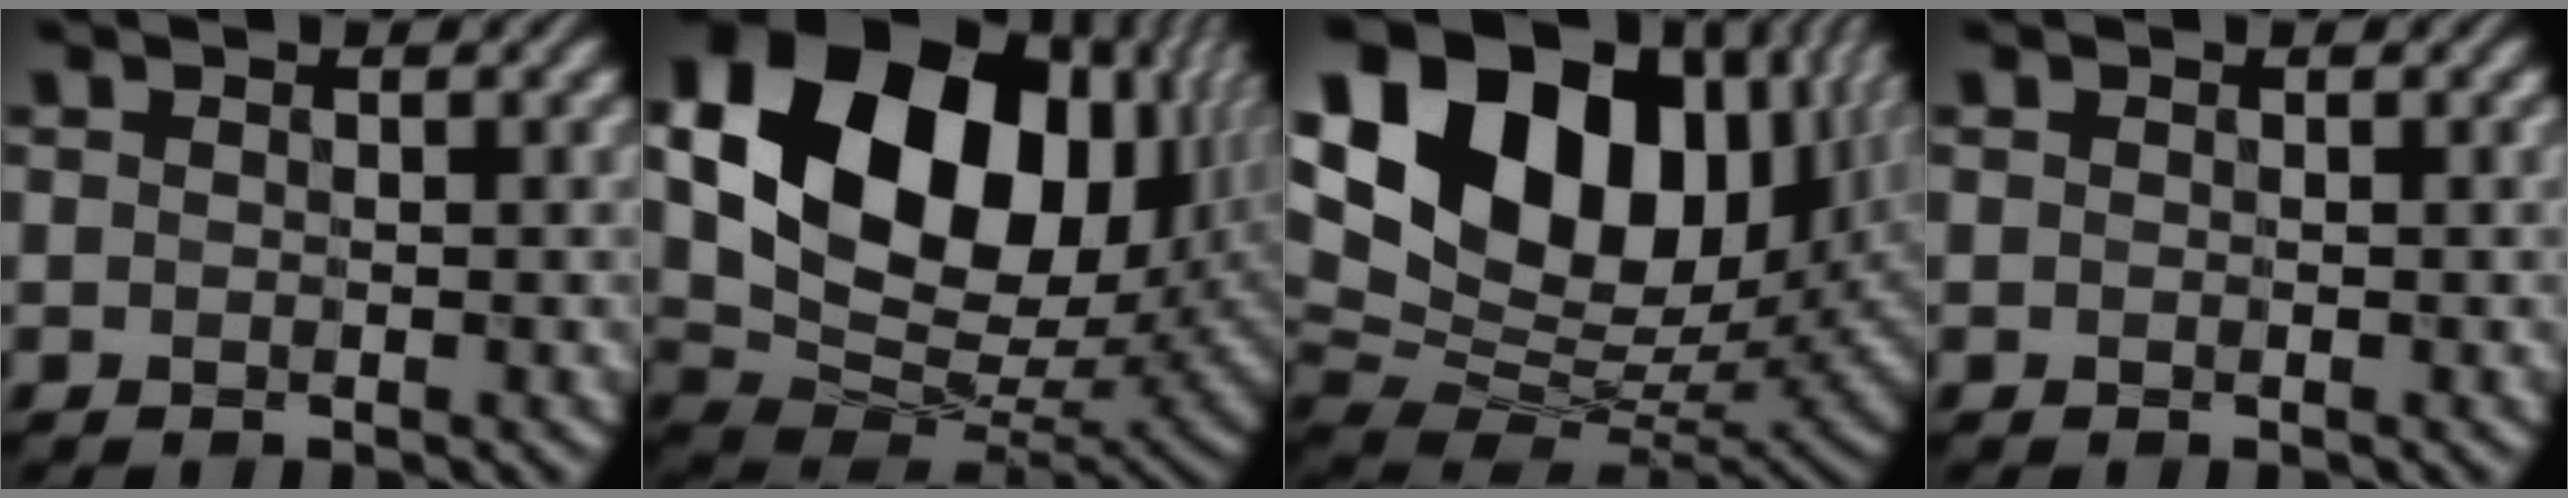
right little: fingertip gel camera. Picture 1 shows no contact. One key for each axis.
{"total": 20.0, "fx": 5.9, "fy": 13.2, "fz": 13.8, "tx": -0.280, "ty": 0.013, "tz": 0.111}
{"total": 20.3, "fx": 7.8, "fy": 13.0, "fz": 13.5, "tx": -0.267, "ty": 0.047, "tz": 0.131}
{"total": 0.0}